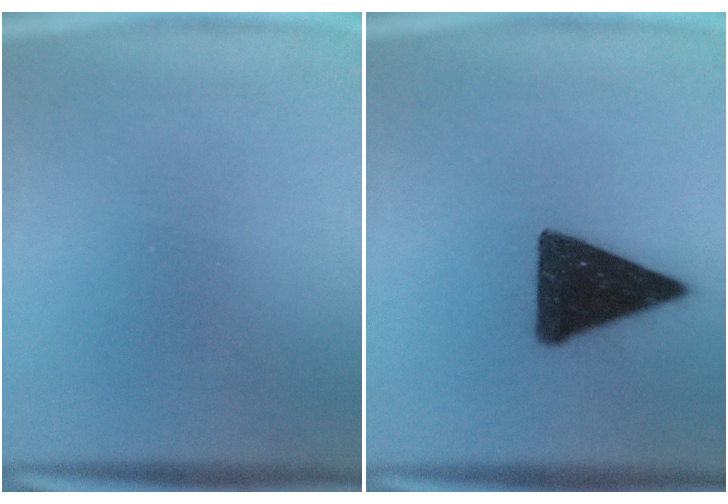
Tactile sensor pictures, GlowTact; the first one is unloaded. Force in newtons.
{"total": 15.4}